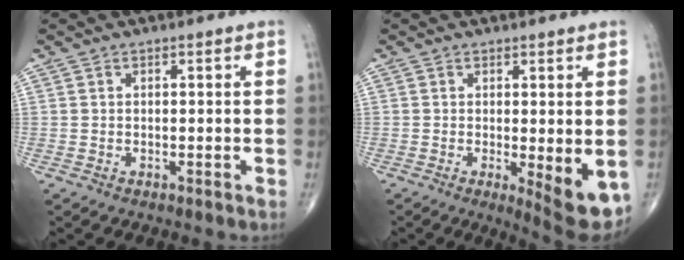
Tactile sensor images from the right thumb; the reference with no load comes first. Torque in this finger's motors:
{"motor_torque": [-0.22, 0.15, -0.05, -0.21, 0.02]}